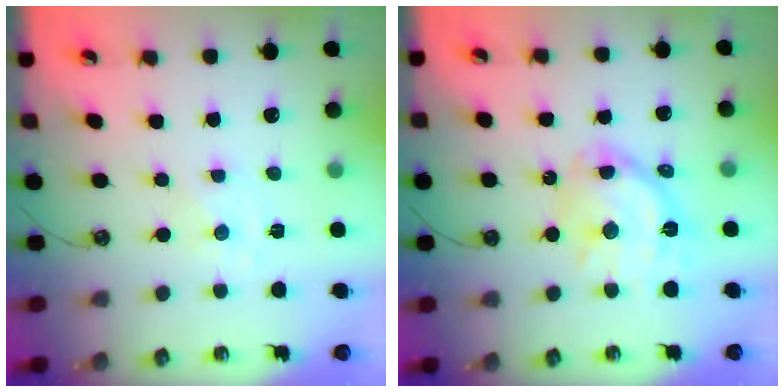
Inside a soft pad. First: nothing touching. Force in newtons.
{"total": 15.9, "press": 15.9, "slide": 1.6}